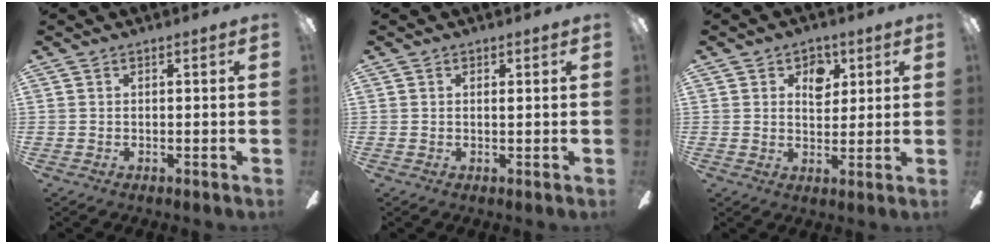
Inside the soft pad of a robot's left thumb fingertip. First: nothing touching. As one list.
[{"total": 0.6, "force": [0.2, 0.3, 0.5], "torque": [-0.001, -0.001, 0.000]}, {"total": 5.8, "force": [2.7, 3.9, 3.3], "torque": [-0.034, -0.001, 0.041]}]